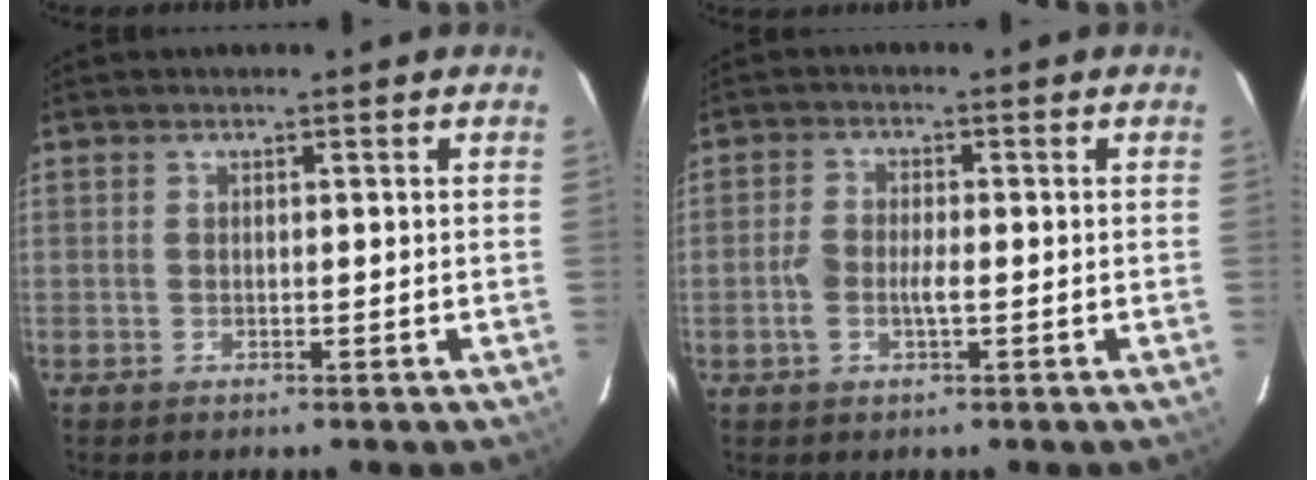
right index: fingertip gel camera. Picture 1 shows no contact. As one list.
[{"total": 3.9, "force": [-1.1, 1.8, 3.3], "torque": [-0.073, 0.002, -0.021]}]